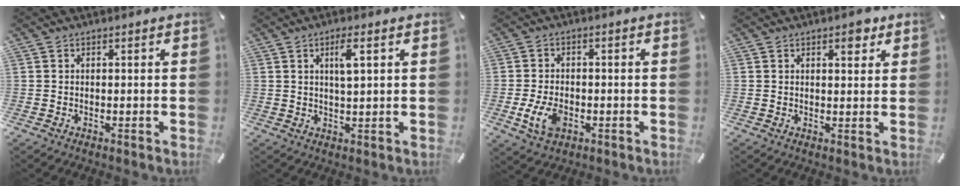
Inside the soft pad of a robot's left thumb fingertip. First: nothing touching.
{"total": 4.8, "force": [1.9, 0.9, 4.4], "torque": [-0.083, -0.001, 0.027]}
{"total": 6.8, "force": [-2.1, 4.5, 4.7], "torque": [-0.108, 0.004, -0.039]}
{"total": 3.8, "force": [2.3, 1.9, 2.4], "torque": [-0.020, -0.008, 0.033]}